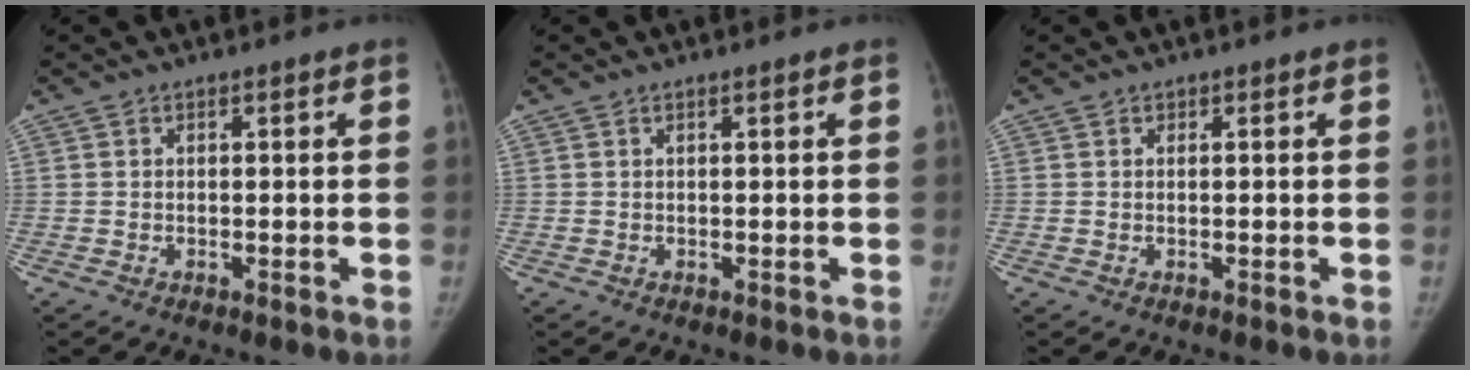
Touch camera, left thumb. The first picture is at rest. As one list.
[{"total": 0.0}, {"total": 0.0}]